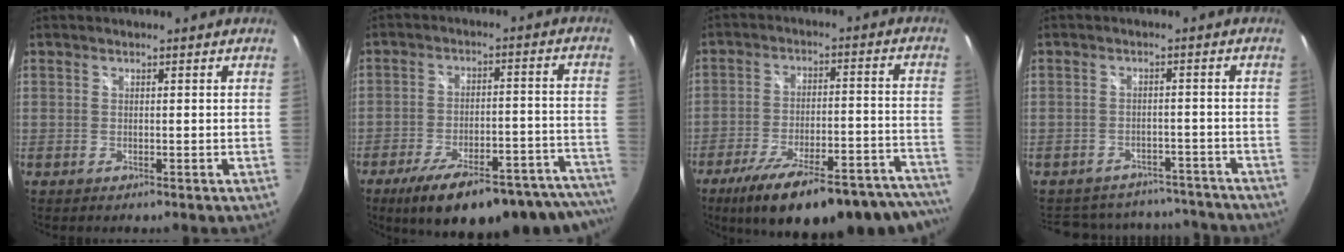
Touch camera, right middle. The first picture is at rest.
{"total": 26.6, "force": [-22.5, 5.7, 12.9], "torque": [-0.170, -0.016, -0.295]}
{"total": 28.9, "force": [-24.5, 6.1, 14.2], "torque": [-0.204, -0.027, -0.329]}
{"total": 17.6, "force": [-15.0, 7.4, 5.3], "torque": [-0.116, 0.035, -0.183]}